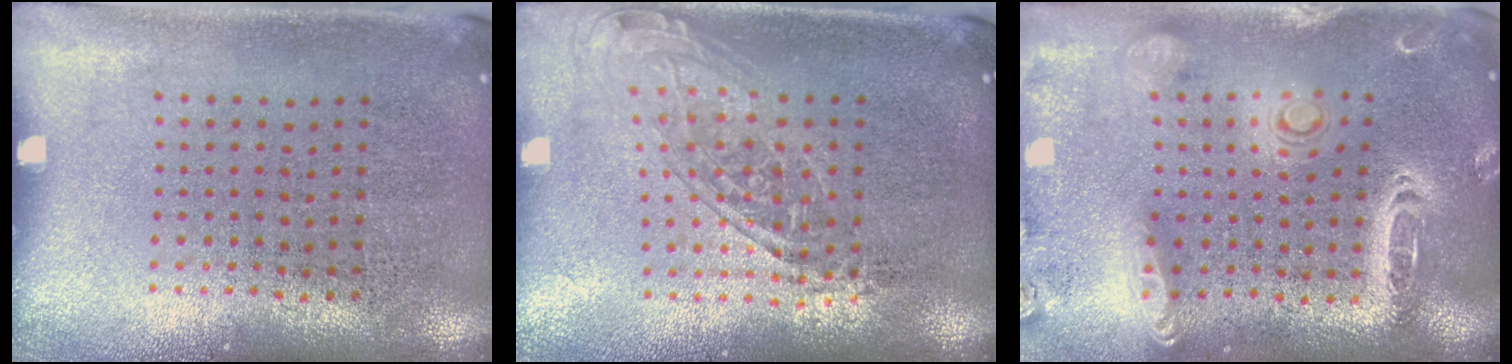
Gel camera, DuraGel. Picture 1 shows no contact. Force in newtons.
{"total": 1.5, "press": 1.3, "slide": 0.8}
{"total": 2.5, "press": 2.2, "slide": 1.1}